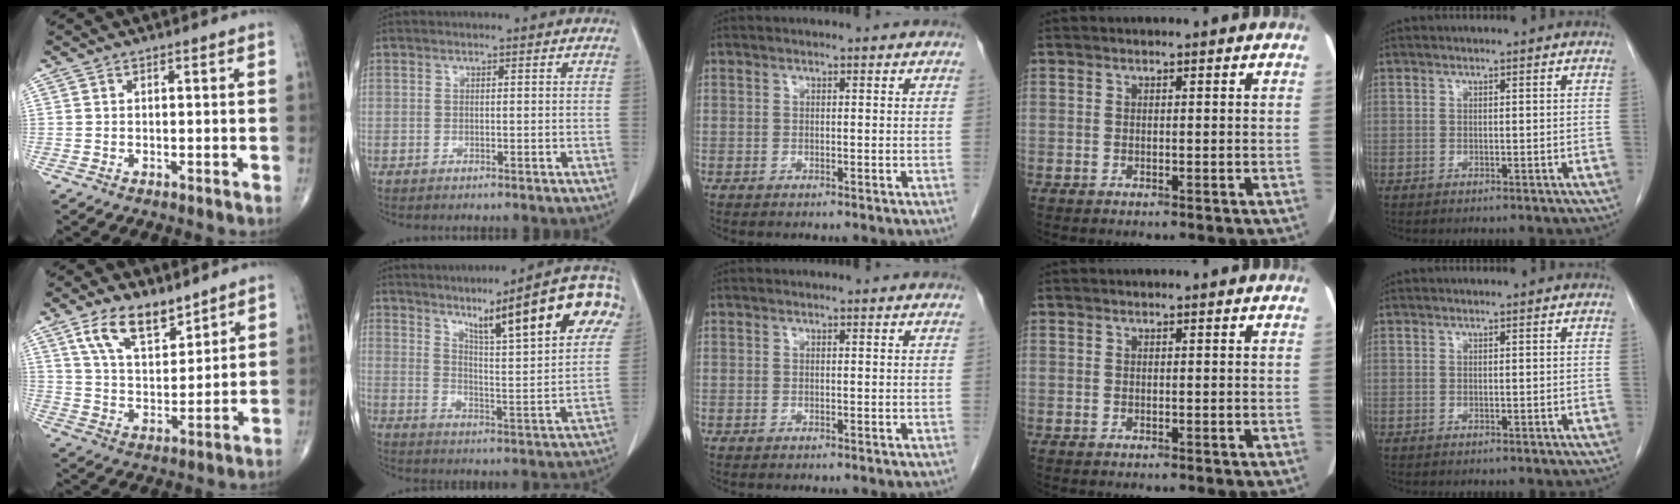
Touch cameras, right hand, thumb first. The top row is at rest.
{"thumb": {"total": 11.2, "force": [7.3, 5.4, 6.6], "torque": [-0.099, -0.043, 0.142]}, "index": {"total": 19.9, "force": [10.6, 2.1, 16.7], "torque": [-0.230, 0.010, 0.144]}}